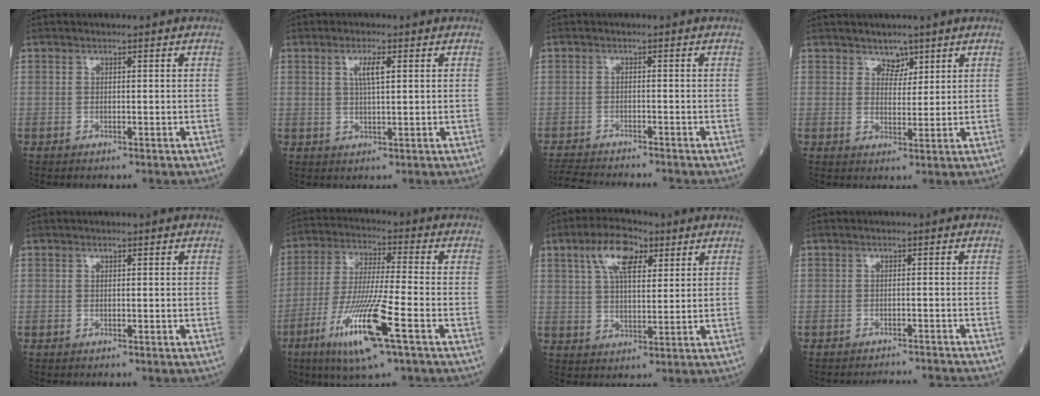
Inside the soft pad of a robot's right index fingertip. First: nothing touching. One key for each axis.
{"total": 3.2, "fx": 1.2, "fy": 0.4, "fz": 2.9, "tx": -0.058, "ty": 0.000, "tz": 0.020}
{"total": 6.7, "fx": -6.4, "fy": 0.4, "fz": 1.8, "tx": -0.030, "ty": -0.019, "tz": -0.106}
{"total": 2.6, "fx": 2.0, "fy": 1.6, "fz": 0.7, "tx": -0.006, "ty": -0.002, "tz": 0.033}
{"total": 0.0}
{"total": 13.9, "fx": -6.3, "fy": 0.3, "fz": 12.4, "tx": -0.255, "ty": -0.027, "tz": -0.114}
{"total": 8.6, "fx": 4.3, "fy": 3.7, "fz": 6.5, "tx": -0.127, "ty": 0.020, "tz": 0.079}
{"total": 5.7, "fx": -5.6, "fy": -0.7, "fz": 0.3, "tx": -0.004, "ty": -0.008, "tz": -0.072}